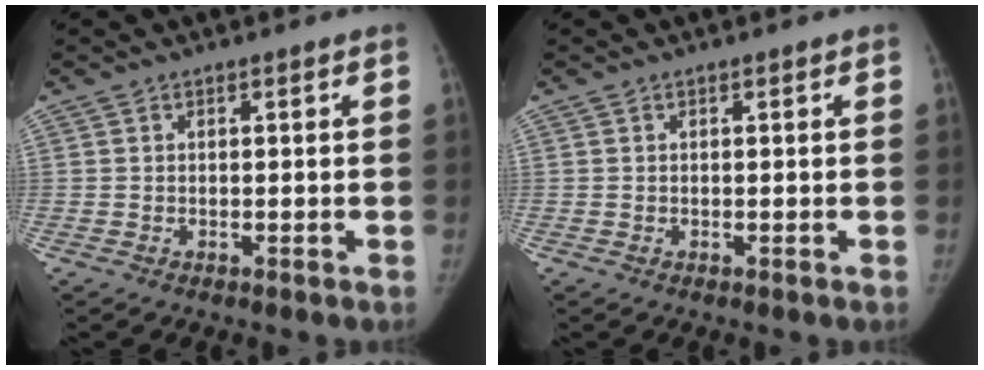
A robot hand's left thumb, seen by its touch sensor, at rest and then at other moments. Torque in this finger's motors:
{"motor_torque": [-0.06, 0.01, 0.05, 0.01, -0.01]}